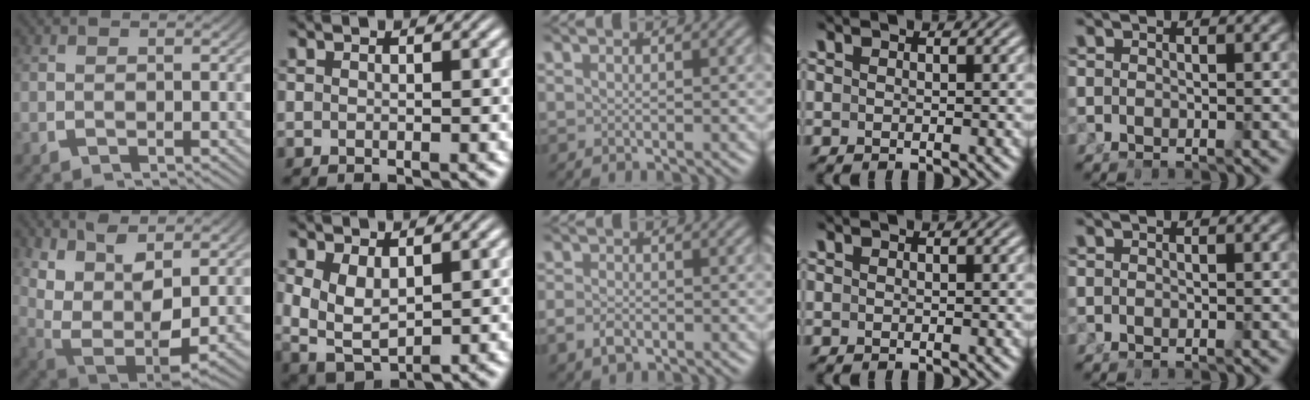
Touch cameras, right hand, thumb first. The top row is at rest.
{"thumb": {"total": 13.7, "force": [-0.1, 9.3, 9.9], "torque": [-0.237, -0.074, 0.032]}, "index": {"total": 7.0, "force": [-0.2, 5.8, 3.9], "torque": [-0.118, -0.037, 0.009]}, "middle": {"total": 2.0, "force": [-1.0, 1.4, 0.9], "torque": [-0.026, -0.009, -0.012]}}